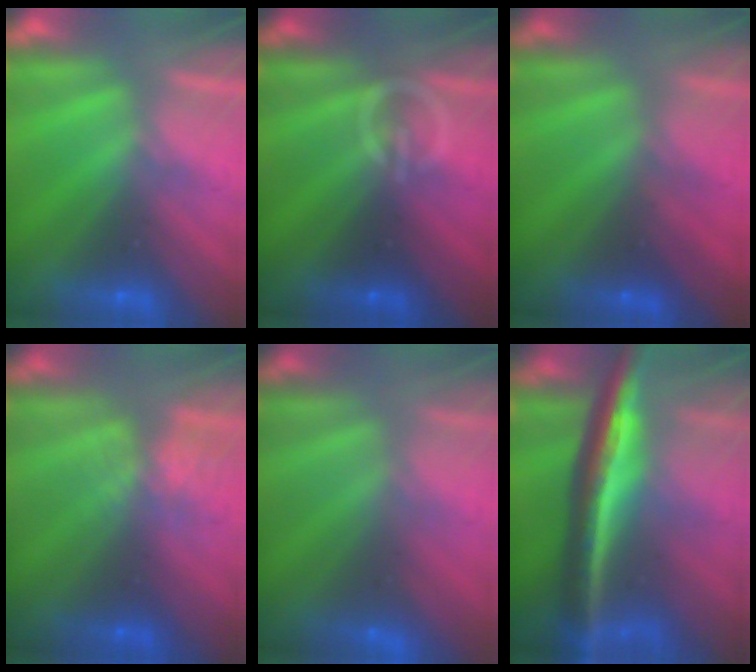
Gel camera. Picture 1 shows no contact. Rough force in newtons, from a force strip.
{"total": 3.4}
{"total": 2.2}
{"total": 4.0}
{"total": 3.0}
{"total": 7.1}